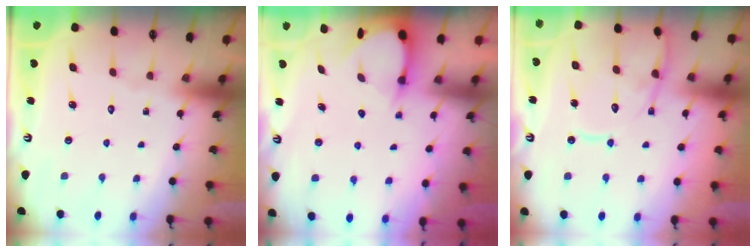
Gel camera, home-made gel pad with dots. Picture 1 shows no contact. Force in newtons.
{"total": 3.6, "press": 3.6, "slide": 0.3}
{"total": 14.1, "press": 14.0, "slide": 1.2}